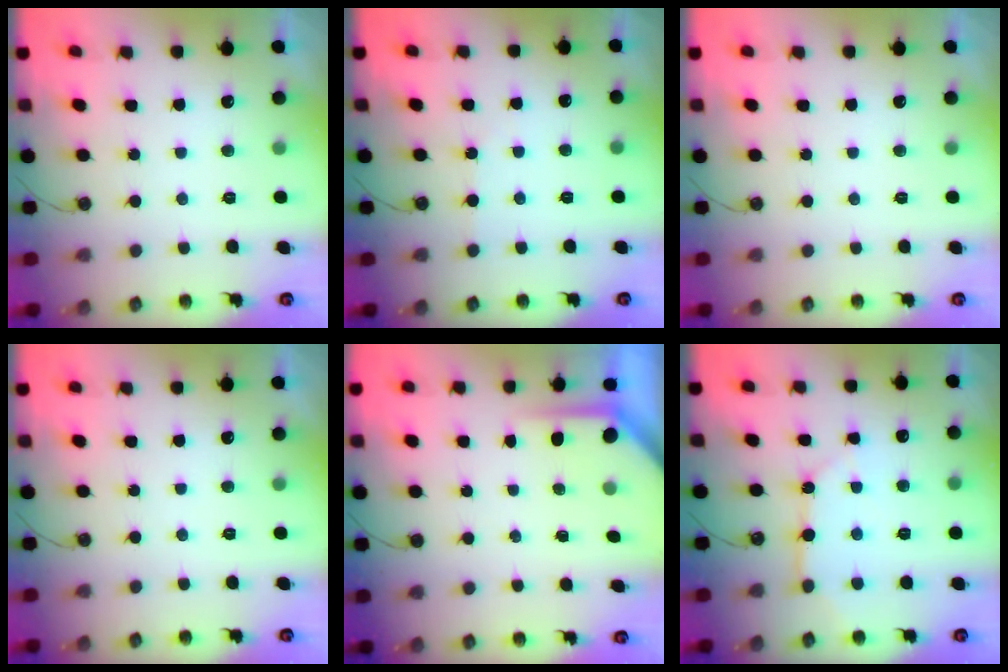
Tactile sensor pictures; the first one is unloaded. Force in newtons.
{"total": 1.0, "press": 1.0, "slide": 0.2}
{"total": 0.0}
{"total": 0.0}
{"total": 4.0, "press": 4.0, "slide": 0.2}
{"total": 9.2, "press": 9.1, "slide": 0.9}